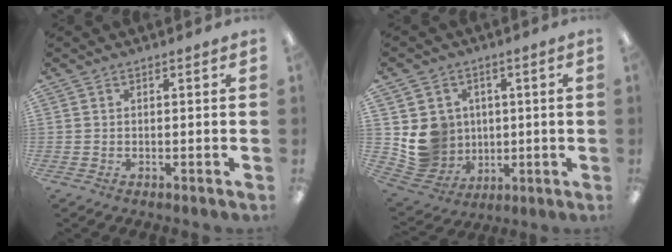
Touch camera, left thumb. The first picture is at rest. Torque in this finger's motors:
{"motor_torque": [0.02, 0.18, 0.06, -0.05, 0.06]}